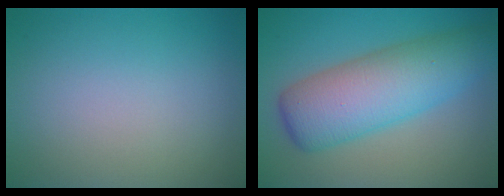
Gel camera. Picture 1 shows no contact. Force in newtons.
{"total": 8.2, "press": 8.2, "slide": 0.2}